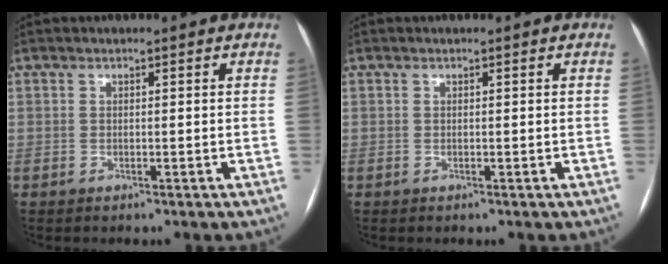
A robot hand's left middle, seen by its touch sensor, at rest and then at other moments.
{"total": 0.0}